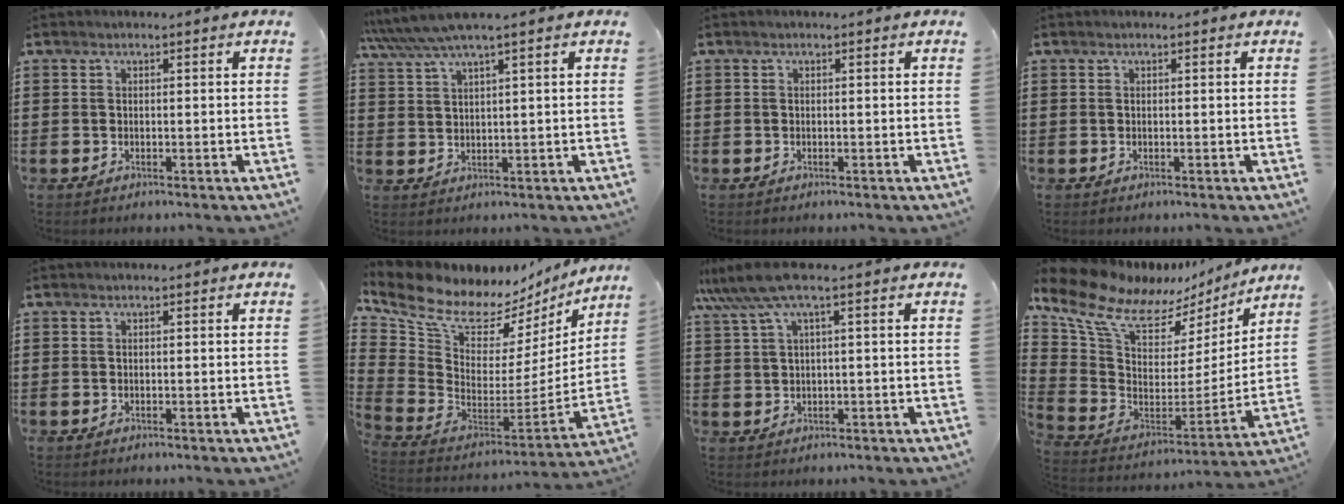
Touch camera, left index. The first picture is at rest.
{"total": 4.4, "force": [3.3, 0.0, 2.9], "torque": [-0.066, -0.006, 0.057]}
{"total": 0.0}
{"total": 0.0}
{"total": 0.0}
{"total": 9.0, "force": [7.4, 4.1, 3.3], "torque": [-0.117, -0.070, 0.127]}
{"total": 5.6, "force": [2.5, 0.4, 5.0], "torque": [-0.124, -0.011, 0.038]}
{"total": 12.4, "force": [8.7, 6.0, 6.4], "torque": [-0.175, -0.050, 0.152]}